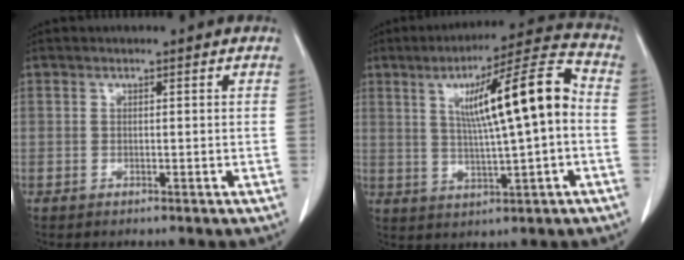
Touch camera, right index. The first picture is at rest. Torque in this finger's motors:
{"motor_torque": [0.66, 0.18, 0.65, 0.21]}